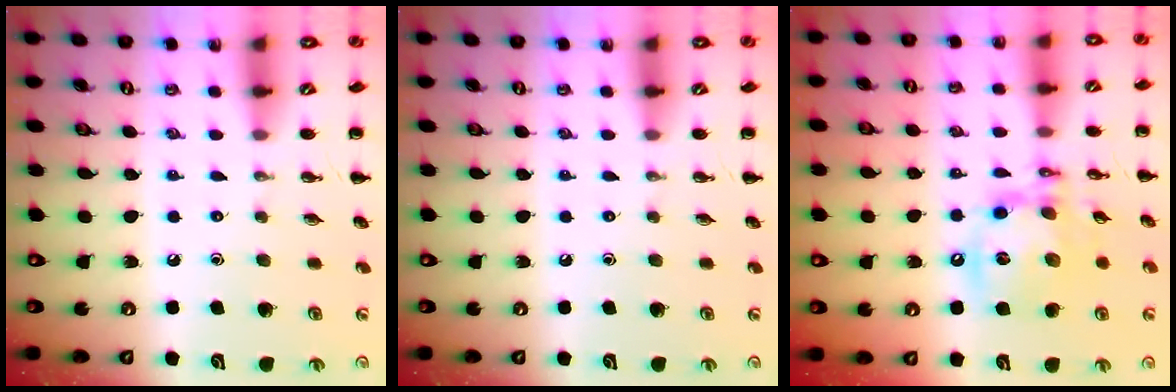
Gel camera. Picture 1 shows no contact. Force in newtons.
{"total": 0.0}
{"total": 15.0, "press": 14.7, "slide": 2.6}